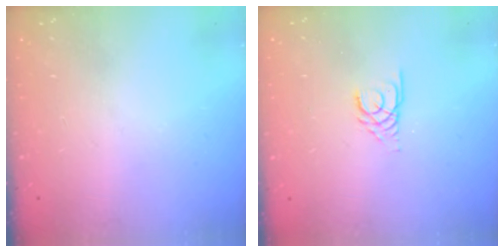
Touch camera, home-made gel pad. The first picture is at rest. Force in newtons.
{"total": 3.0, "press": 2.9, "slide": 0.3}